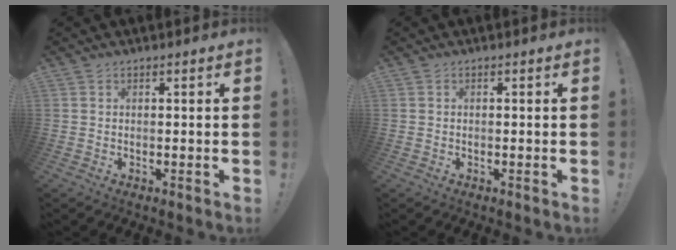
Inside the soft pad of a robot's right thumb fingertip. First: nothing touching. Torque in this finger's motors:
{"motor_torque": [0.08, 0.09, 0.06, -0.16, 0.00]}